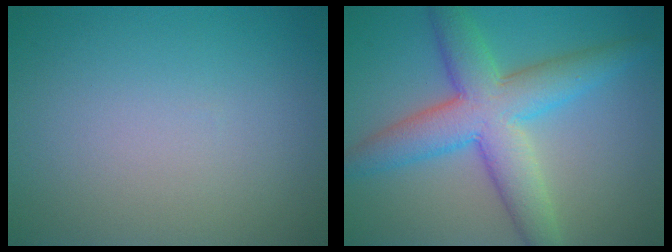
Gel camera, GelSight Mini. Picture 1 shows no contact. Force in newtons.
{"total": 7.7, "press": 7.7, "slide": 0.3}